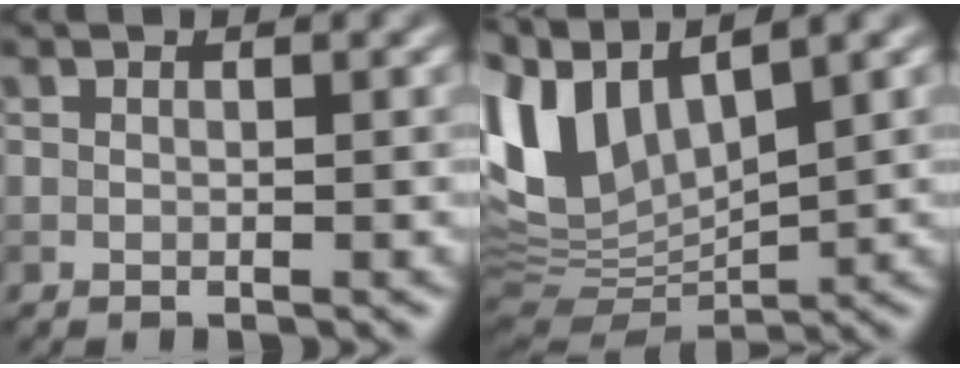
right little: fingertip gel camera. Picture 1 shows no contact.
{"total": 11.6, "force": [5.1, 5.5, 8.8], "torque": [-0.215, 0.020, 0.095]}